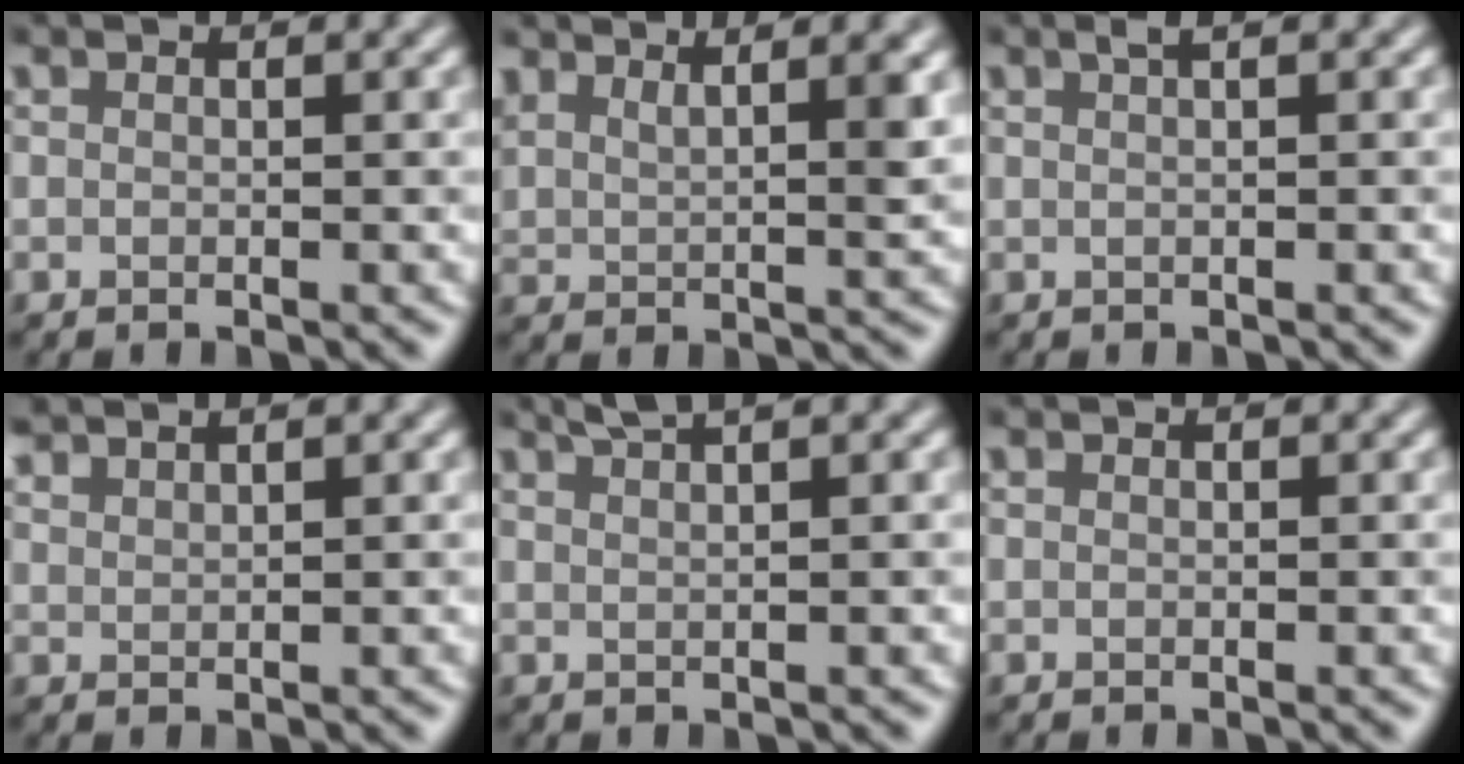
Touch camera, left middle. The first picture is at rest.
{"total": 4.9, "force": [3.6, 1.5, 2.9], "torque": [-0.038, 0.008, 0.063]}
{"total": 1.6, "force": [0.7, 0.5, 1.4], "torque": [-0.019, 0.002, 0.002]}
{"total": 1.6, "force": [1.5, 0.1, 0.2], "torque": [-0.003, 0.004, 0.032]}
{"total": 3.4, "force": [2.6, 0.8, 2.1], "torque": [-0.015, 0.012, 0.019]}
{"total": 0.0}